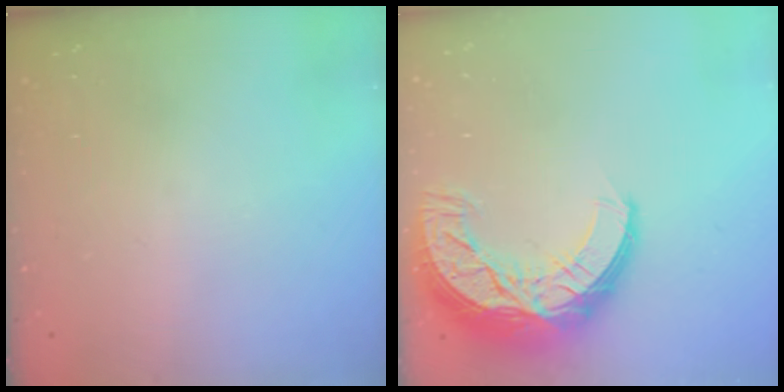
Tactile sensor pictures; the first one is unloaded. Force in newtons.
{"total": 16.4, "press": 16.4, "slide": 0.9}